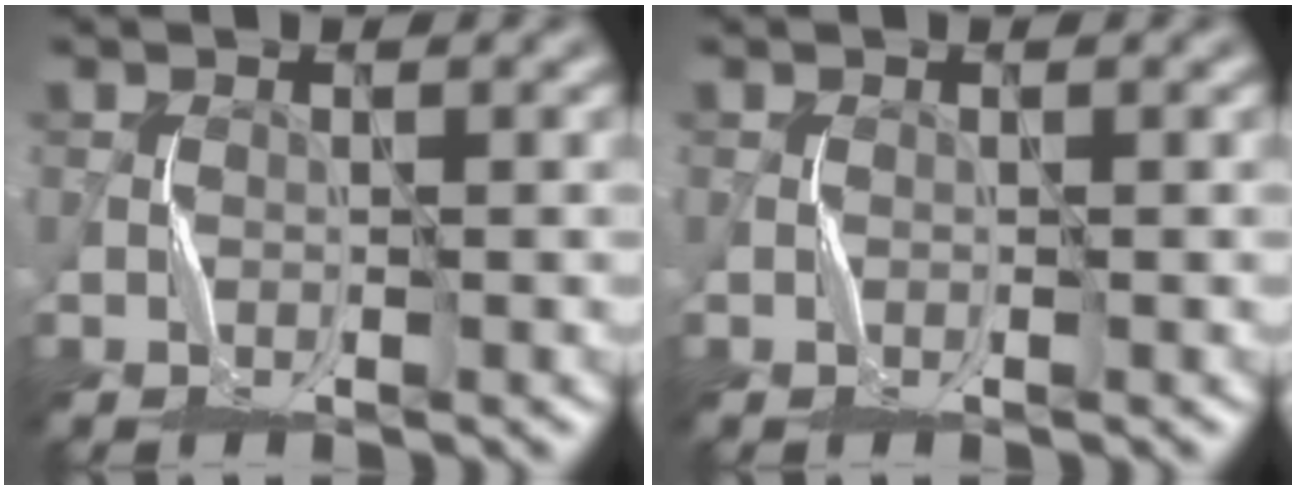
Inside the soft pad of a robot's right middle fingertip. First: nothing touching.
{"total": 0.0}